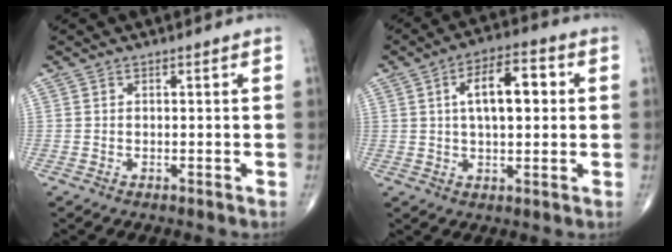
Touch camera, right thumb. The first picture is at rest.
{"total": 10.8, "force": [2.0, 5.0, 9.4], "torque": [-0.138, 0.015, 0.027]}